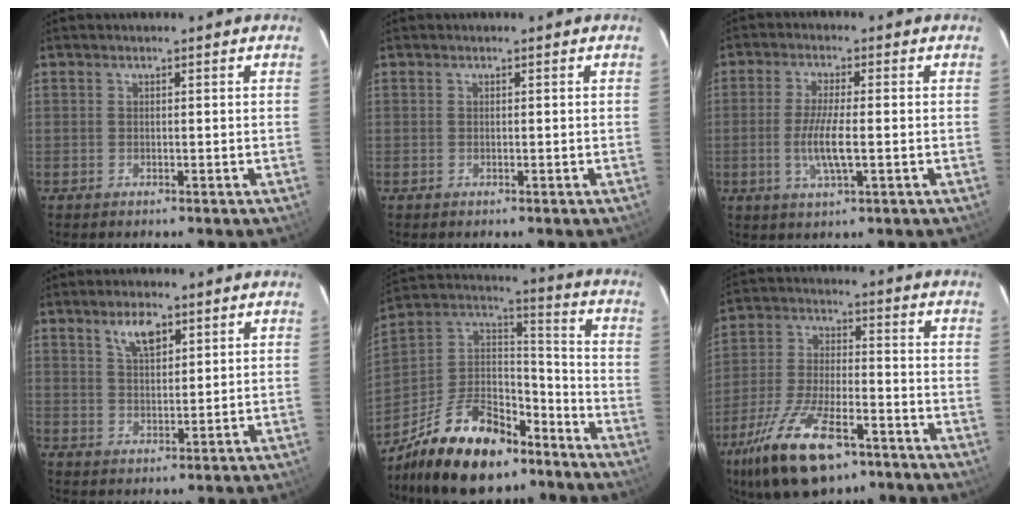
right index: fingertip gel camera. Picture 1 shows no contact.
{"total": 0.0}
{"total": 6.7, "force": [-1.3, 1.1, 6.4], "torque": [-0.127, -0.011, -0.025]}
{"total": 5.2, "force": [3.1, 2.2, 3.6], "torque": [-0.062, 0.004, 0.056]}
{"total": 23.1, "force": [-15.6, 11.1, 12.9], "torque": [-0.262, 0.030, -0.249]}
{"total": 17.5, "force": [-11.1, 6.8, 11.7], "torque": [-0.243, -0.032, -0.196]}